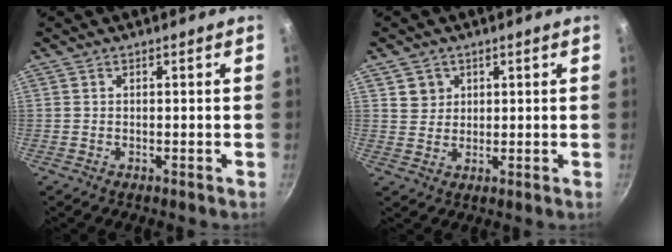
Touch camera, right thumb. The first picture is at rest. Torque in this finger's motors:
{"motor_torque": [-0.50, 0.71, 0.24, -0.19, -0.01]}